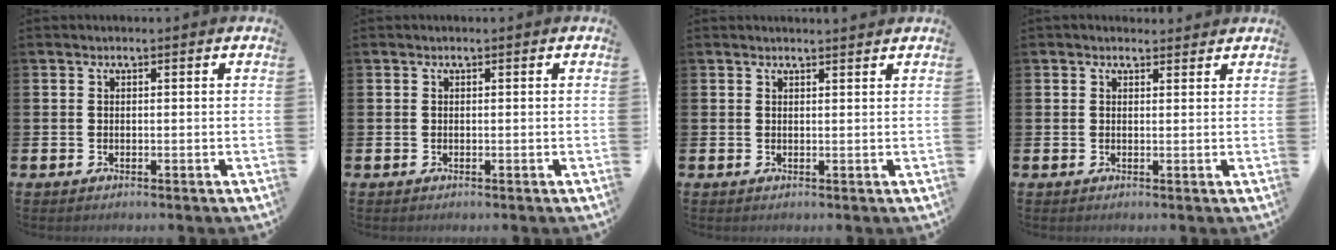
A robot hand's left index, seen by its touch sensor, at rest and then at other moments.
{"total": 0.0}
{"total": 1.0, "force": [1.0, -0.1, 0.1], "torque": [0.007, -0.007, 0.017]}
{"total": 1.0, "force": [0.9, 0.4, 0.1], "torque": [0.004, 0.001, 0.015]}